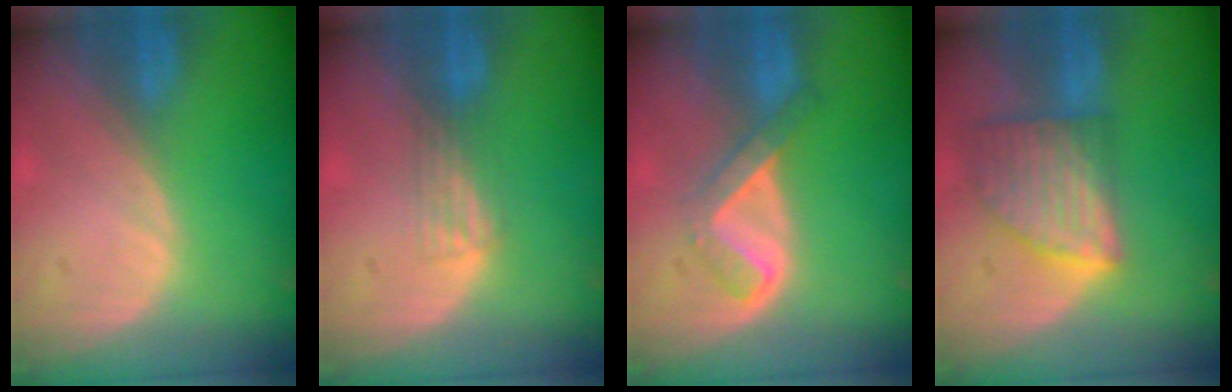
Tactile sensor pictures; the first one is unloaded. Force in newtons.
{"total": 2.5, "press": 2.2, "slide": 1.3}
{"total": 5.3, "press": 4.6, "slide": 2.7}
{"total": 8.0, "press": 7.3, "slide": 3.2}